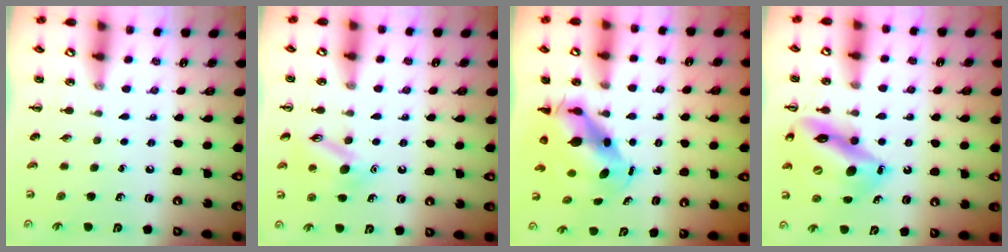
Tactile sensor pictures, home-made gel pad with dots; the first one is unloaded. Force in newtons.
{"total": 12.1, "press": 12.1, "slide": 1.0}
{"total": 6.8, "press": 6.6, "slide": 1.6}
{"total": 15.5, "press": 14.7, "slide": 4.8}